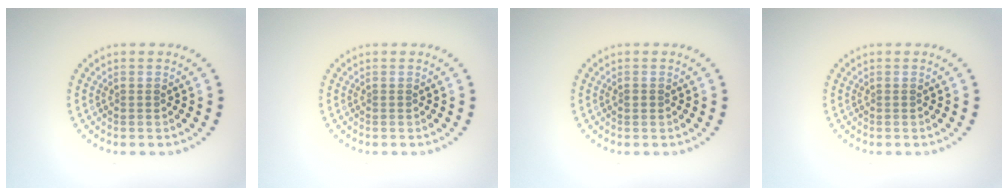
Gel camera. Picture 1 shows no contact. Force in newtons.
{"total": 0.0}
{"total": 0.5, "press": 0.5, "slide": 0.0}
{"total": 0.0}